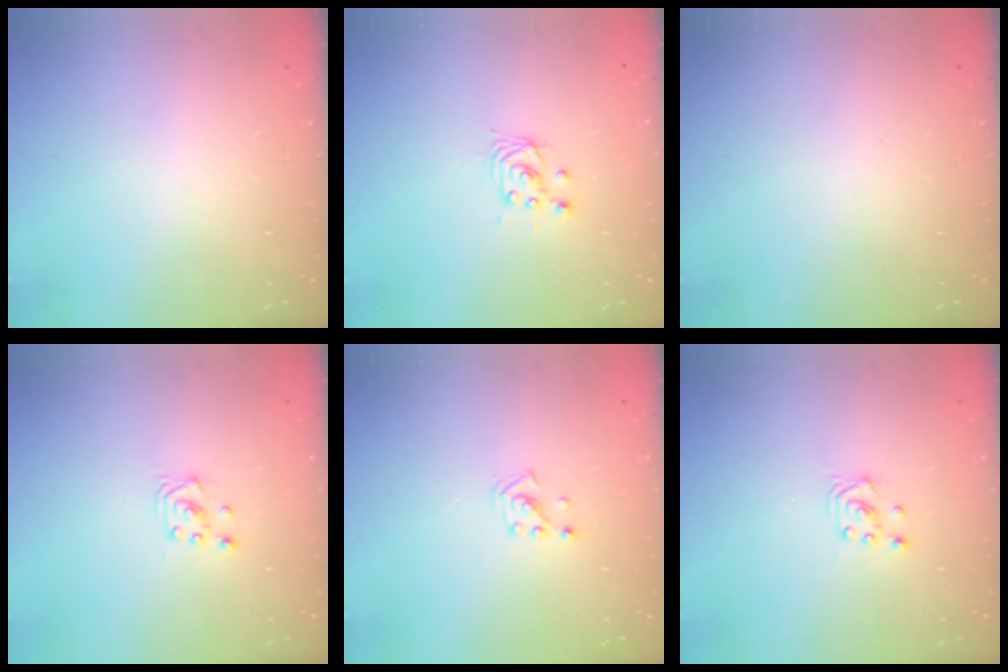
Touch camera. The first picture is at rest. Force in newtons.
{"total": 2.9, "press": 2.9, "slide": 0.2}
{"total": 0.0}
{"total": 2.2, "press": 2.2, "slide": 0.2}
{"total": 1.9, "press": 1.9, "slide": 0.1}
{"total": 2.2, "press": 2.2, "slide": 0.2}